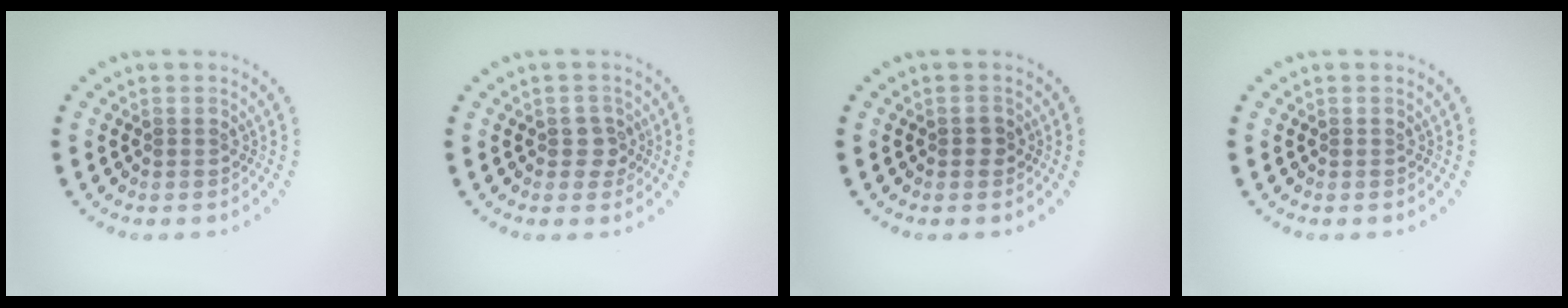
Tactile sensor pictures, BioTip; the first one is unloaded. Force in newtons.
{"total": 1.9, "press": 1.7, "slide": 0.7}
{"total": 1.0, "press": 1.0, "slide": 0.2}
{"total": 0.0}